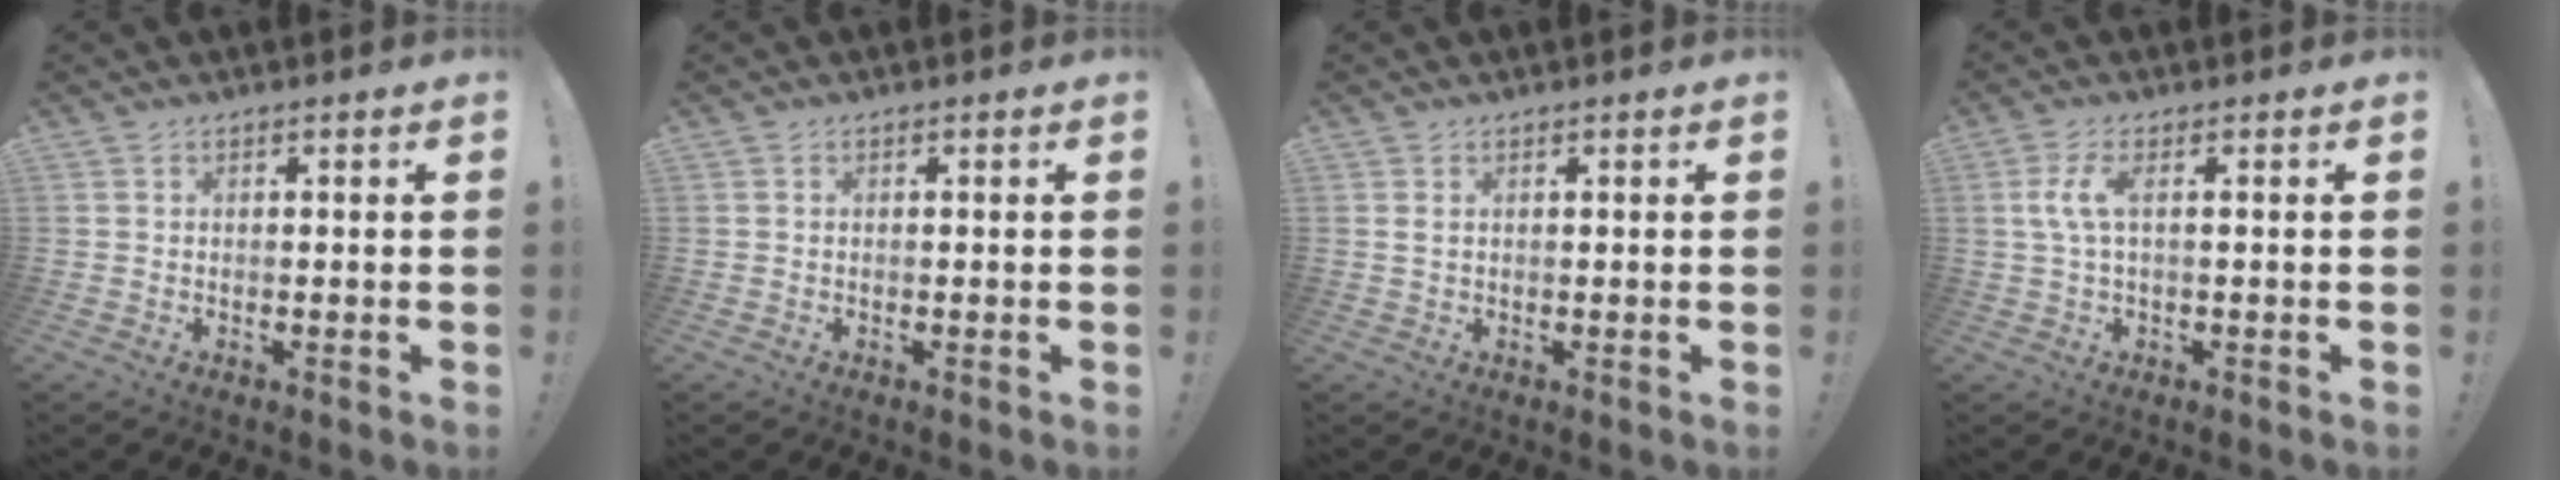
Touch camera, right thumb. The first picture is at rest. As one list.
[{"total": 0.0}, {"total": 1.3, "force": [0.6, 0.6, 1.0], "torque": [-0.021, 0.002, 0.011]}, {"total": 5.4, "force": [0.8, 1.6, 5.1], "torque": [-0.098, -0.005, 0.013]}]